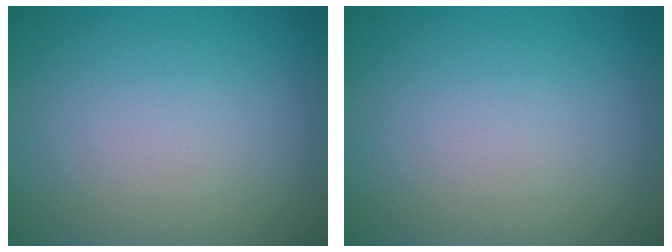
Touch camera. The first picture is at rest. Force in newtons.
{"total": 0.0}